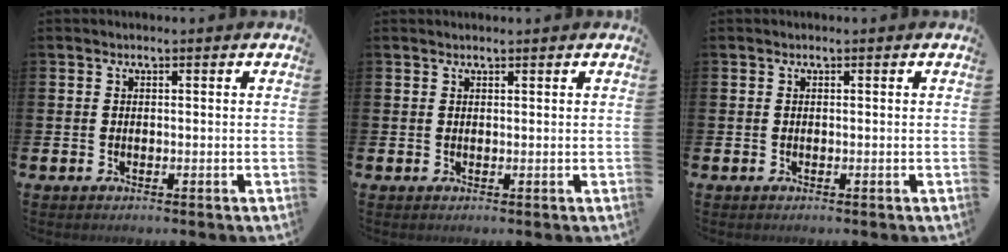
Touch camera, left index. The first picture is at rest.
{"total": 0.6, "force": [0.6, 0.0, 0.1], "torque": [0.005, -0.003, 0.010]}
{"total": 0.0}